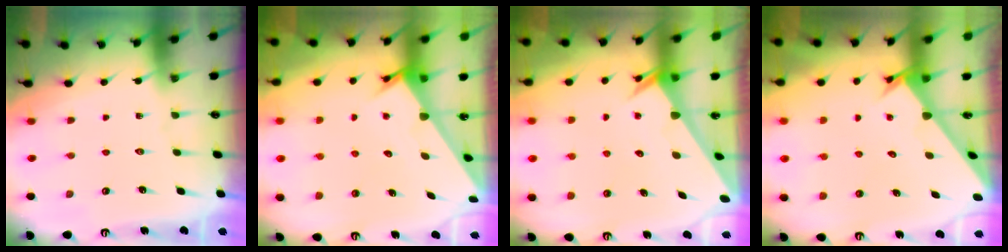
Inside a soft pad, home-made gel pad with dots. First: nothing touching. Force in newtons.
{"total": 3.4, "press": 3.4, "slide": 0.1}
{"total": 2.5, "press": 2.5, "slide": 0.0}
{"total": 2.8, "press": 2.8, "slide": 0.3}